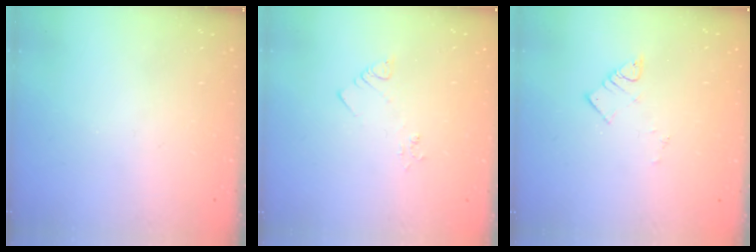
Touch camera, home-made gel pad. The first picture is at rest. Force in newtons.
{"total": 2.4, "press": 2.4, "slide": 0.4}
{"total": 4.1, "press": 4.1, "slide": 0.2}